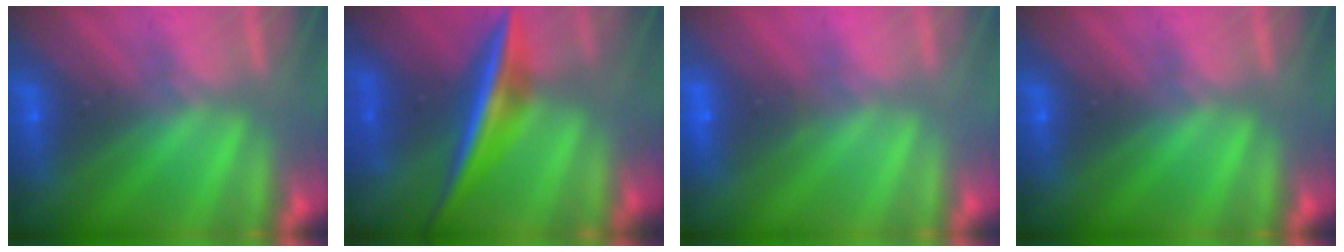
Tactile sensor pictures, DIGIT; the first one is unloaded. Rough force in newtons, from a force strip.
{"total": 7.6}
{"total": 2.0}
{"total": 0.0}